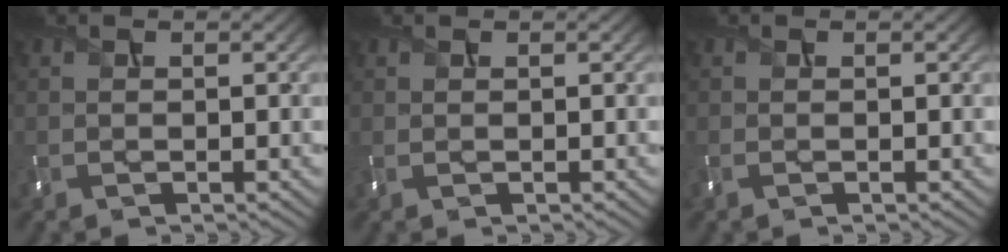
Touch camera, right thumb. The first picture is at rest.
{"total": 0.5, "force": [0.3, 0.1, 0.4], "torque": [-0.012, 0.004, 0.005]}
{"total": 0.6, "force": [-0.3, 0.2, 0.4], "torque": [-0.015, -0.002, -0.007]}